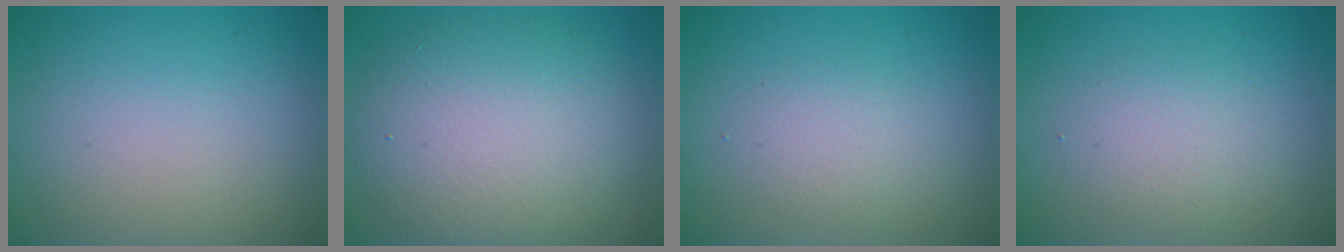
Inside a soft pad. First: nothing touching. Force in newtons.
{"total": 8.9, "press": 8.9, "slide": 0.3}
{"total": 1.9, "press": 1.9, "slide": 0.1}
{"total": 2.4, "press": 2.4, "slide": 0.0}